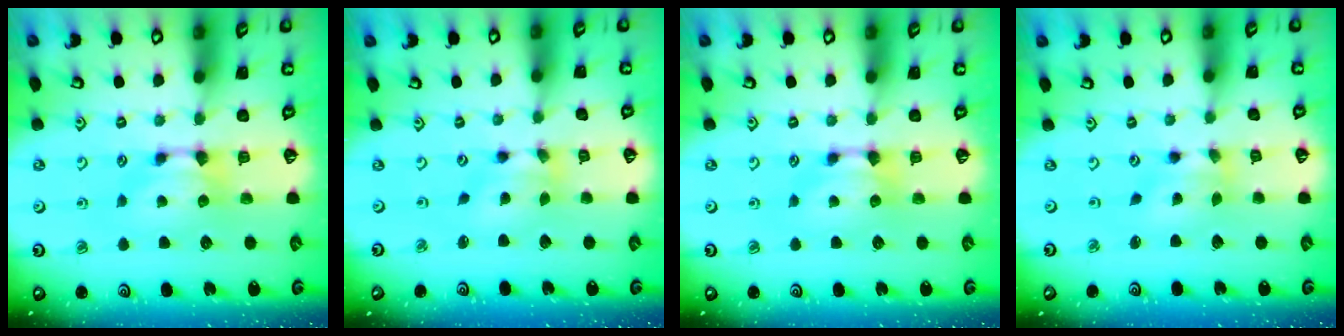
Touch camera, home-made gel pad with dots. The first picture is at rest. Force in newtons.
{"total": 3.2, "press": 2.7, "slide": 1.8}
{"total": 0.0}
{"total": 3.1, "press": 2.5, "slide": 1.8}